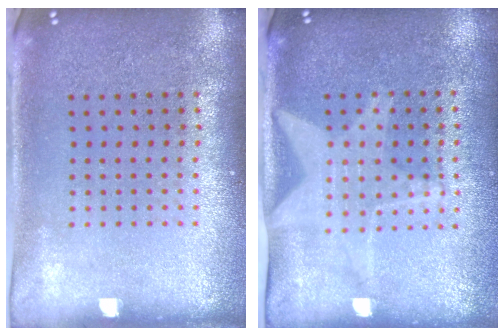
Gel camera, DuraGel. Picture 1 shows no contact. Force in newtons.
{"total": 1.9, "press": 1.6, "slide": 1.1}